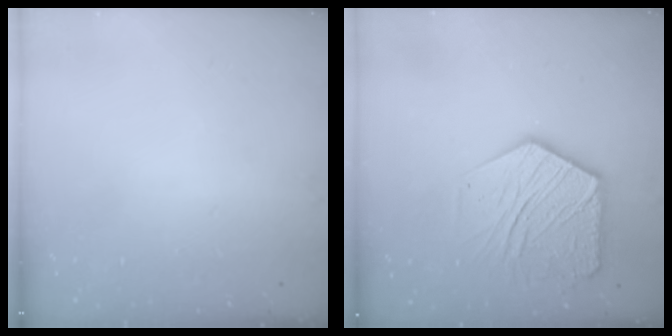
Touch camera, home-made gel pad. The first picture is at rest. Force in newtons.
{"total": 15.7, "press": 15.6, "slide": 1.2}